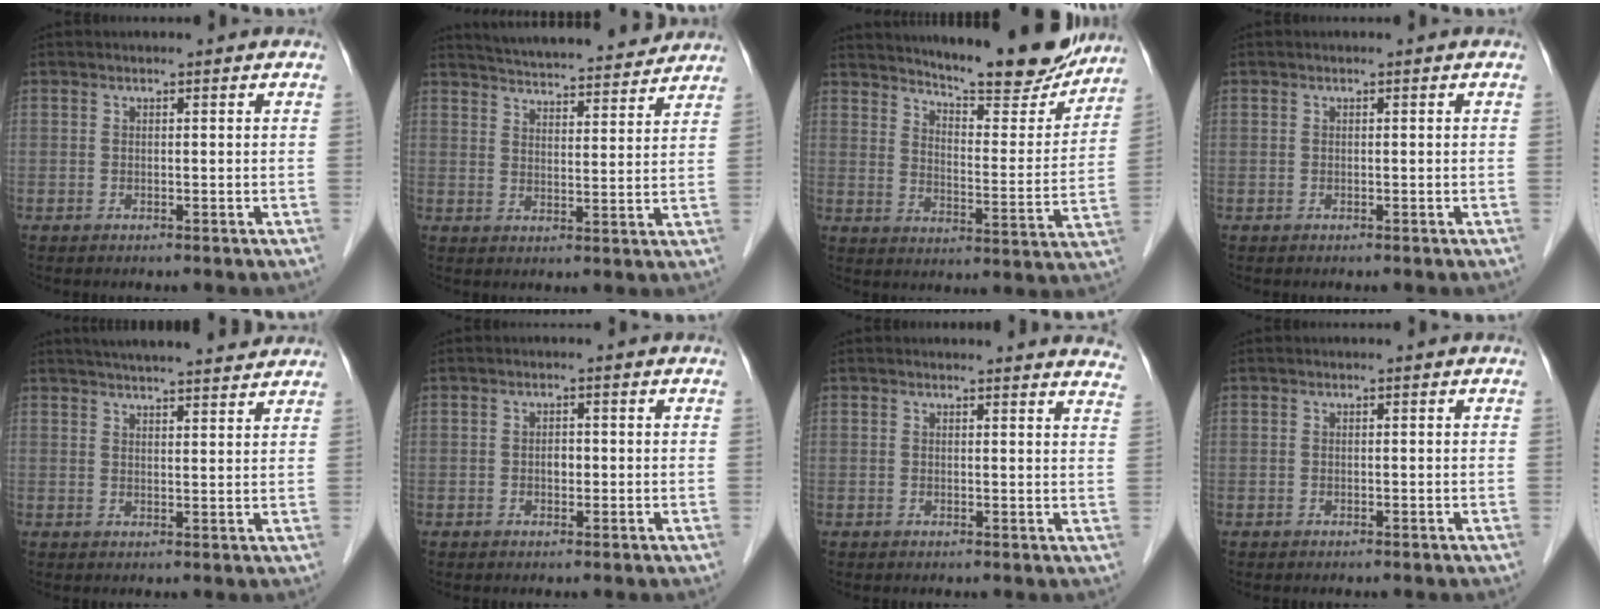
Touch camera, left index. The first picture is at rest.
{"total": 18.3, "force": [17.2, 2.5, 5.8], "torque": [-0.086, 0.012, 0.231]}
{"total": 18.5, "force": [16.7, 2.3, 7.5], "torque": [-0.108, -0.042, 0.222]}
{"total": 0.0}
{"total": 14.2, "force": [12.9, 1.7, 5.7], "torque": [-0.086, 0.025, 0.170]}
{"total": 1.3, "force": [-0.3, 0.9, 0.9], "torque": [-0.015, 0.001, -0.005]}
{"total": 11.9, "force": [11.6, 1.5, 1.8], "torque": [0.012, -0.048, 0.092]}
{"total": 0.0}